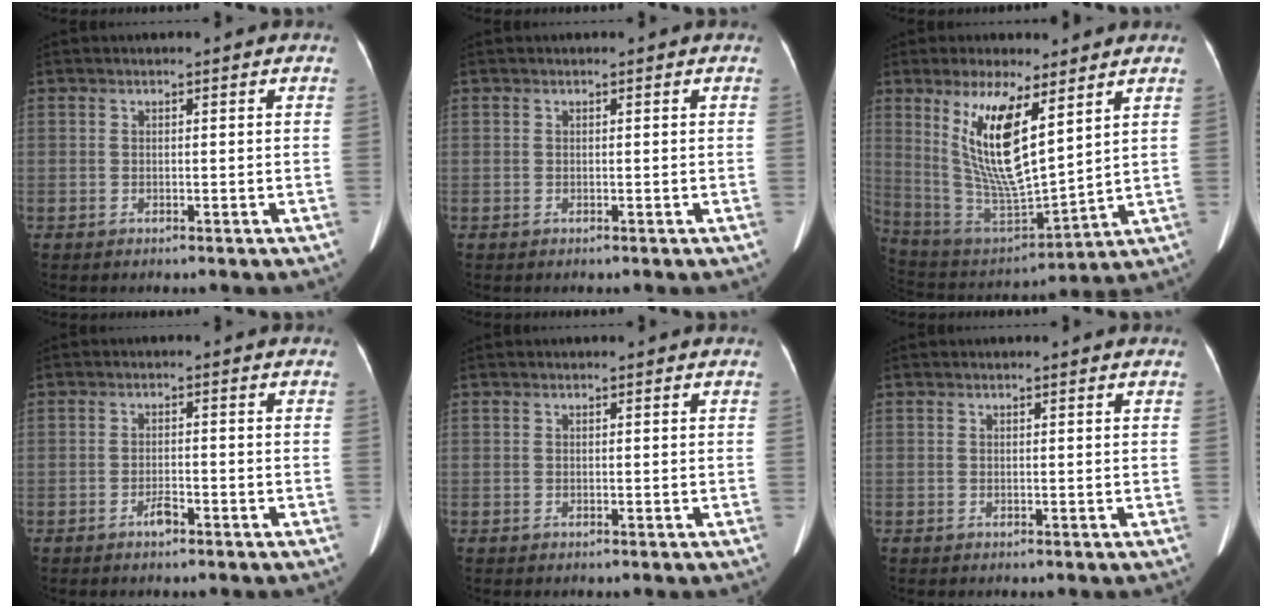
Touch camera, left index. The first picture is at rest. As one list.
[{"total": 0.0}, {"total": 13.9, "force": [6.1, 3.0, 12.2], "torque": [-0.248, -0.010, 0.125]}, {"total": 1.7, "force": [-1.3, 0.5, 1.0], "torque": [-0.020, 0.000, -0.022]}, {"total": 0.0}, {"total": 0.0}]